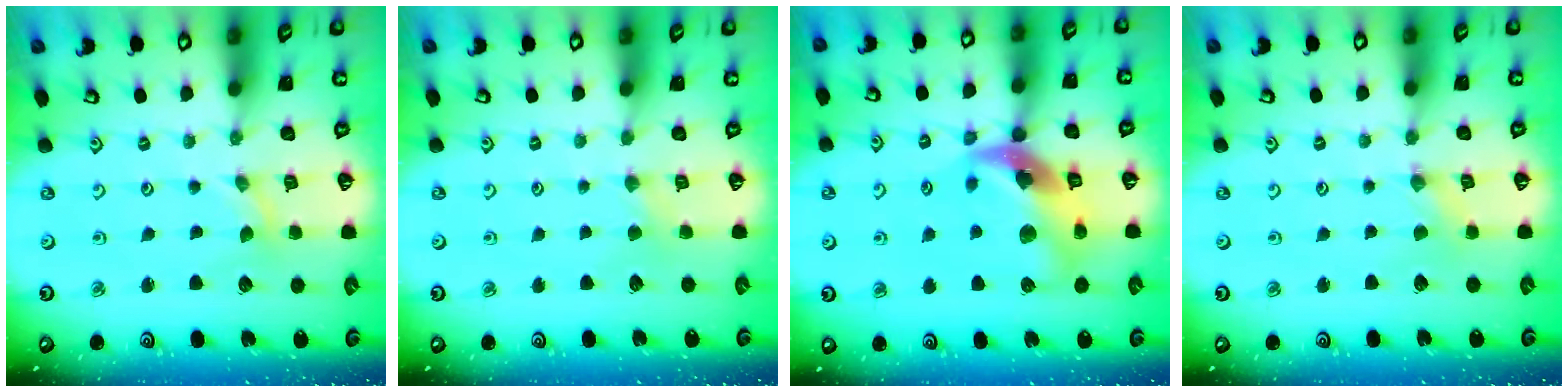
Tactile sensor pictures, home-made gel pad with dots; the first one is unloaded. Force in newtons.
{"total": 0.9, "press": 0.8, "slide": 0.3}
{"total": 15.2, "press": 15.0, "slide": 2.2}
{"total": 0.0}